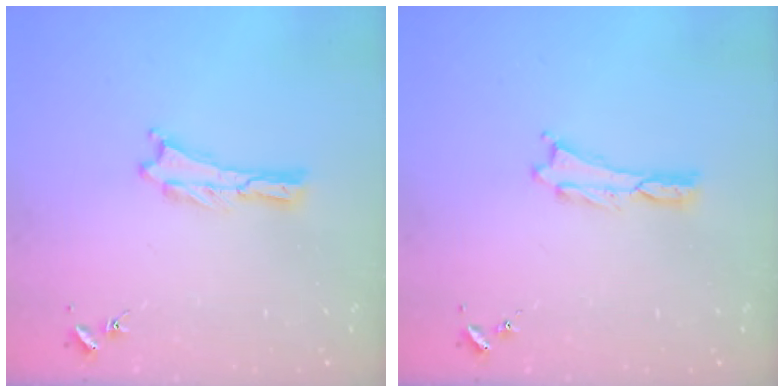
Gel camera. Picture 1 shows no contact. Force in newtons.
{"total": 0.0}